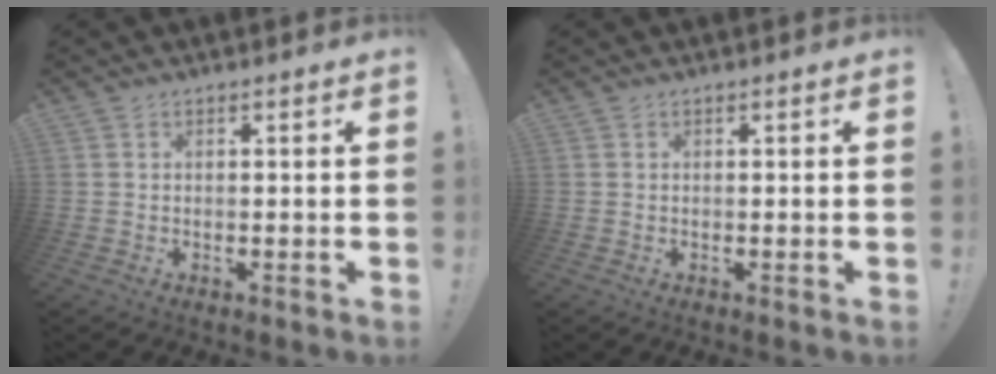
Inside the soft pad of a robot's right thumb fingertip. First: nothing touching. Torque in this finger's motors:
{"motor_torque": [-0.09, 0.09, 0.03, -0.04, 0.00]}